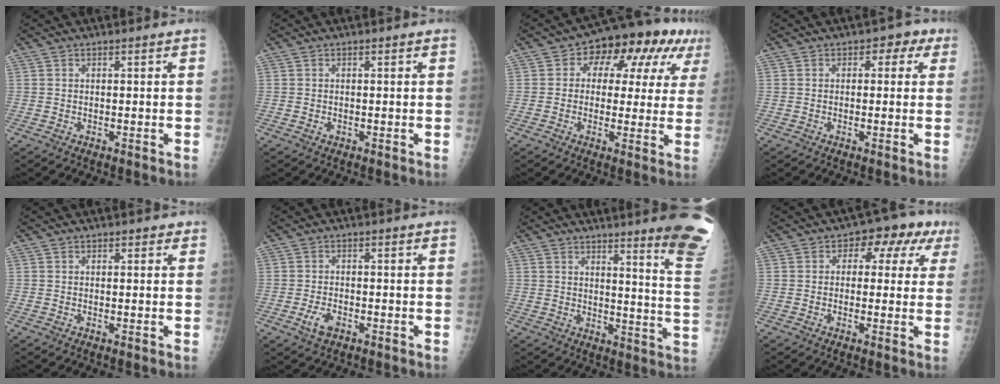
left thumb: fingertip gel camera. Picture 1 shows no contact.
{"total": 0.5, "force": [-0.2, 0.4, 0.3], "torque": [-0.003, 0.000, -0.003]}
{"total": 14.5, "force": [5.0, 8.7, 10.5], "torque": [-0.084, 0.018, 0.057]}
{"total": 3.5, "force": [1.1, 2.5, 2.3], "torque": [0.005, 0.005, 0.002]}
{"total": 1.0, "force": [0.6, 0.7, 0.4], "torque": [0.005, -0.002, 0.003]}
{"total": 3.5, "force": [-1.6, 1.9, 2.4], "torque": [-0.046, 0.004, -0.028]}
{"total": 14.8, "force": [11.0, 0.3, 9.9], "torque": [-0.105, -0.099, 0.128]}
{"total": 7.9, "force": [2.7, 5.3, 5.2], "torque": [-0.012, 0.015, 0.022]}